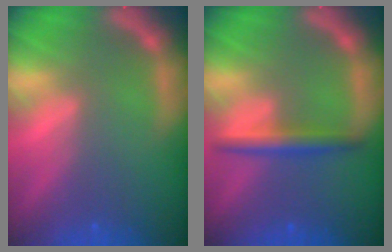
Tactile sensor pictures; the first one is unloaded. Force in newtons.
{"total": 3.0}